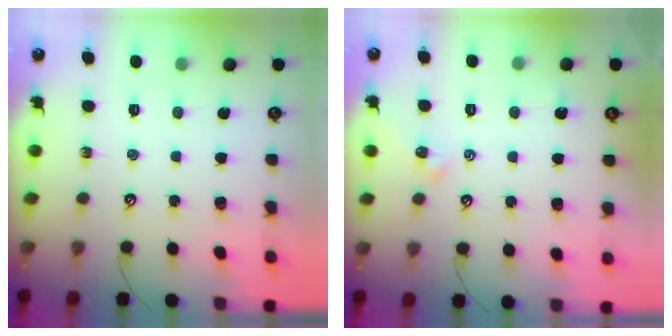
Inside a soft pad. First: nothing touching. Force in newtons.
{"total": 1.8, "press": 1.7, "slide": 0.6}